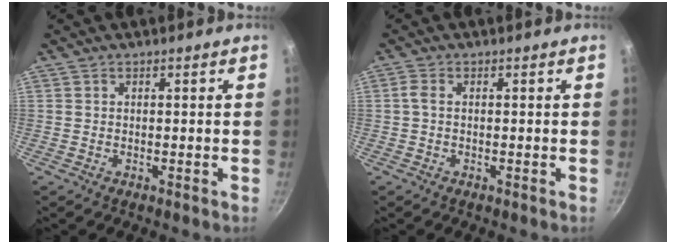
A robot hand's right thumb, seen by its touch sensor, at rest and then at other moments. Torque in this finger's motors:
{"motor_torque": [-0.21, 0.08, 0.35, 0.20, 0.19]}